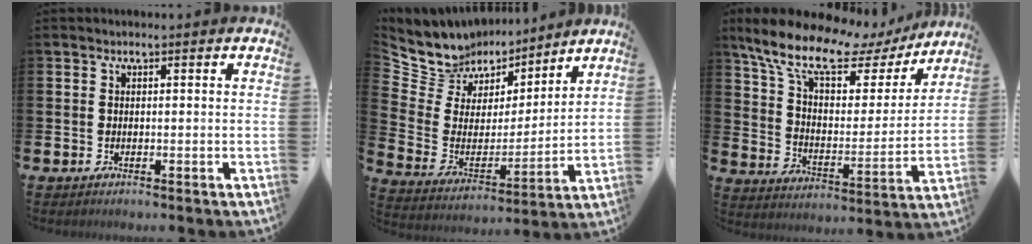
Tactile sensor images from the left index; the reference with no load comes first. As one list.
[{"total": 8.2, "force": [7.2, 3.9, -0.8], "torque": [-0.045, -0.067, 0.132]}, {"total": 12.9, "force": [10.2, 4.7, 6.4], "torque": [-0.152, -0.059, 0.172]}]